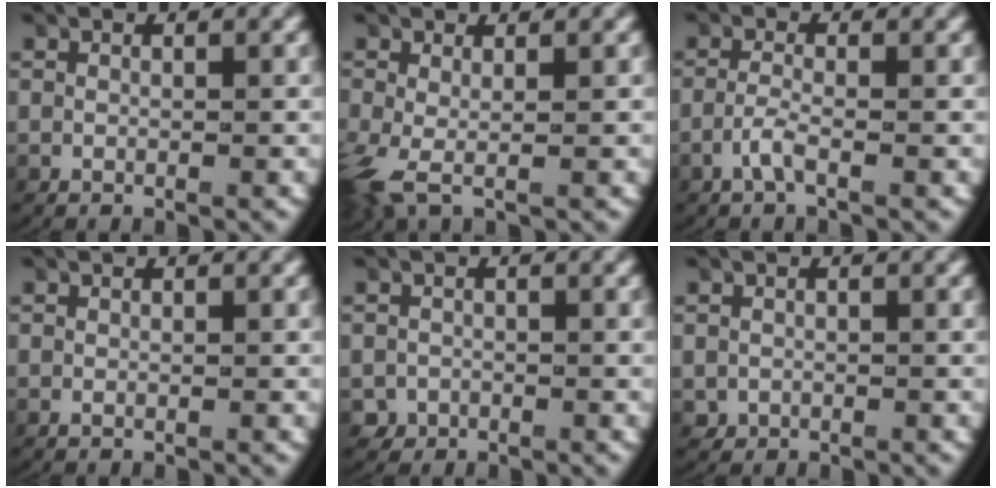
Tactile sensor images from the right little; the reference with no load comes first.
{"total": 2.1, "force": [-0.5, 1.0, 1.7], "torque": [-0.064, -0.018, -0.001]}
{"total": 1.7, "force": [-1.4, 0.2, 1.0], "torque": [-0.029, -0.009, -0.025]}
{"total": 0.0}
{"total": 2.2, "force": [-0.7, 2.1, 0.2], "torque": [-0.014, -0.019, -0.006]}
{"total": 1.3, "force": [-0.1, 1.3, 0.1], "torque": [-0.011, -0.009, 0.005]}